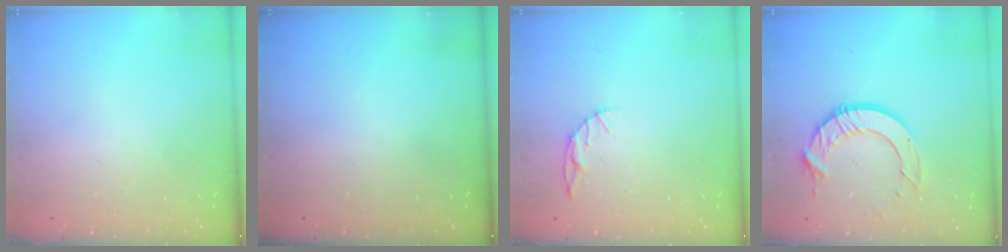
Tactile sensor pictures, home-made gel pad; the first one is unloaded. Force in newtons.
{"total": 0.0}
{"total": 5.0, "press": 5.0, "slide": 0.4}
{"total": 11.2, "press": 11.1, "slide": 1.3}